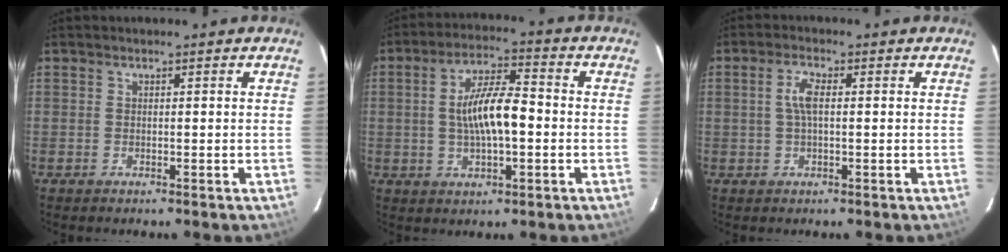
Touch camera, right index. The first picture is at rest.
{"total": 10.1, "force": [-0.6, 3.3, 9.5], "torque": [-0.175, 0.010, -0.008]}
{"total": 3.7, "force": [0.4, 1.3, 3.4], "torque": [-0.071, 0.006, 0.009]}